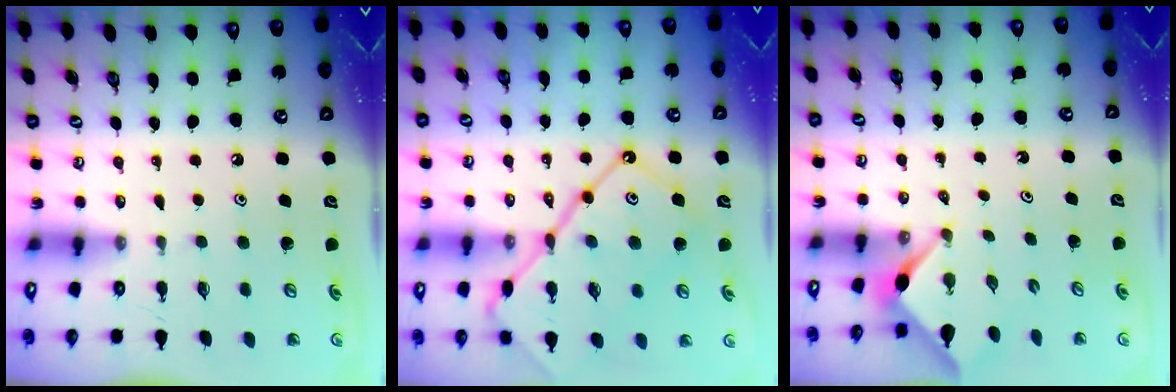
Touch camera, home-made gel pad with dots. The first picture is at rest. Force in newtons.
{"total": 17.0, "press": 16.9, "slide": 1.7}
{"total": 2.9, "press": 2.9, "slide": 0.4}